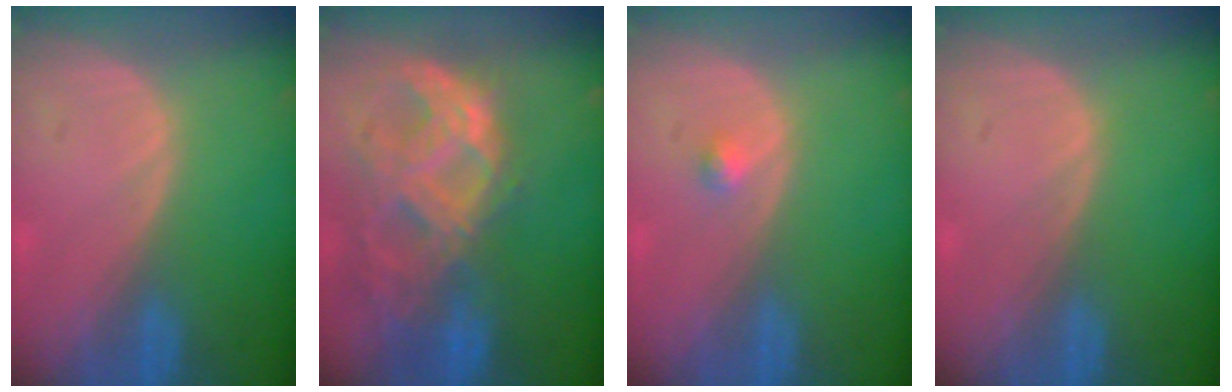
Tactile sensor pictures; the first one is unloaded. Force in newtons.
{"total": 11.3, "press": 9.5, "slide": 6.0}
{"total": 1.0, "press": 1.0, "slide": 0.1}
{"total": 0.0}